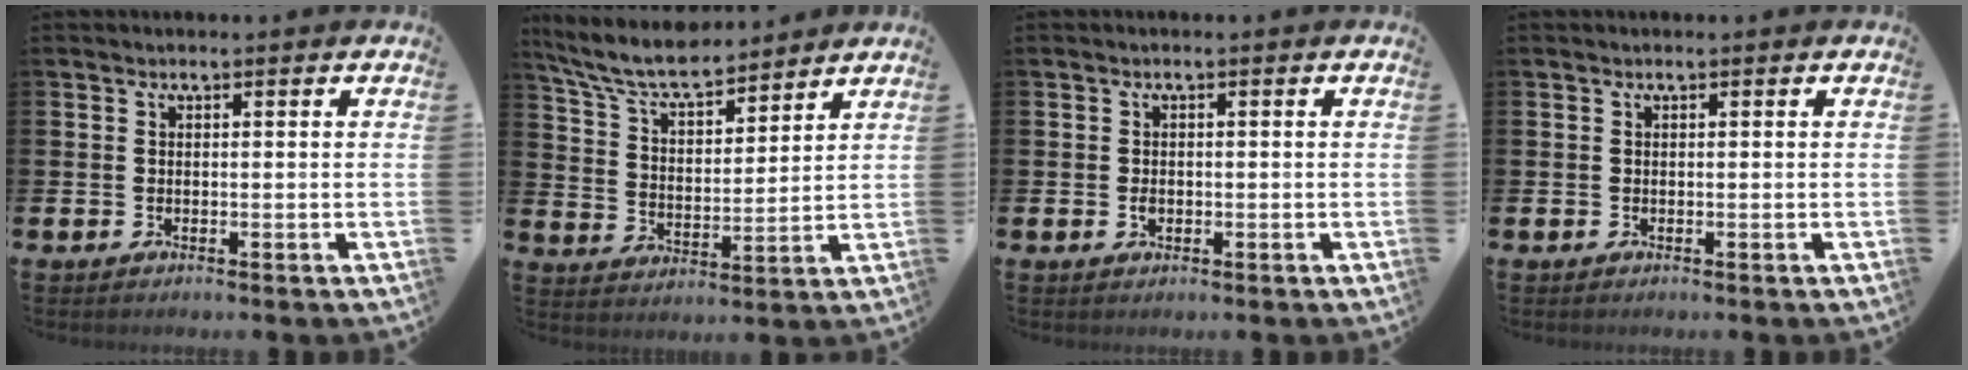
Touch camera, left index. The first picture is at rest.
{"total": 7.8, "force": [7.1, 1.4, 2.7], "torque": [-0.084, -0.038, 0.127]}
{"total": 1.2, "force": [-0.3, 0.9, 0.8], "torque": [-0.012, 0.004, -0.009]}
{"total": 0.0}